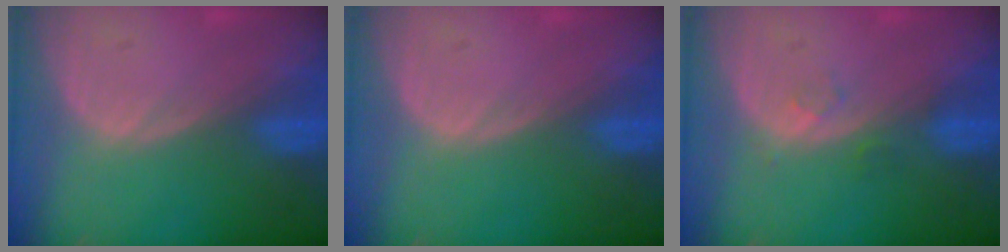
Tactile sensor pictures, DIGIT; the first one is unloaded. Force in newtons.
{"total": 0.0}
{"total": 1.4, "press": 1.4, "slide": 0.1}